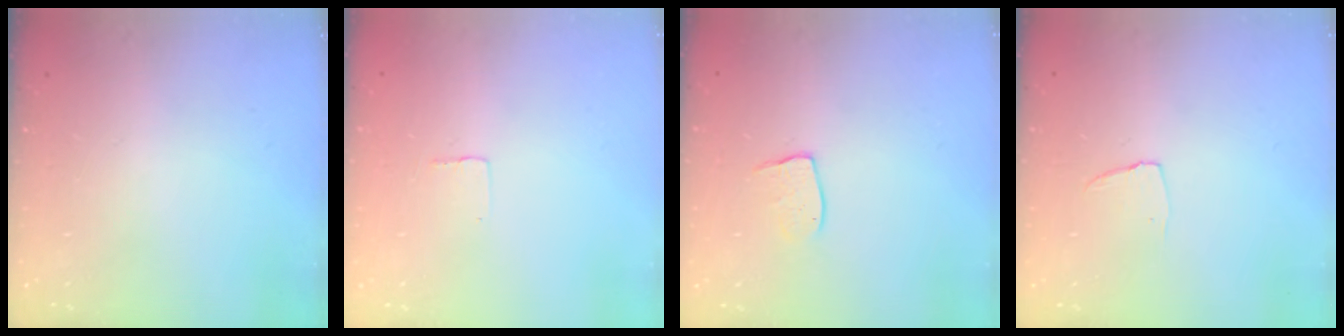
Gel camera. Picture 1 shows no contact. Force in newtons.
{"total": 1.9, "press": 1.9, "slide": 0.1}
{"total": 7.0, "press": 7.0, "slide": 0.5}
{"total": 3.5, "press": 3.5, "slide": 0.3}